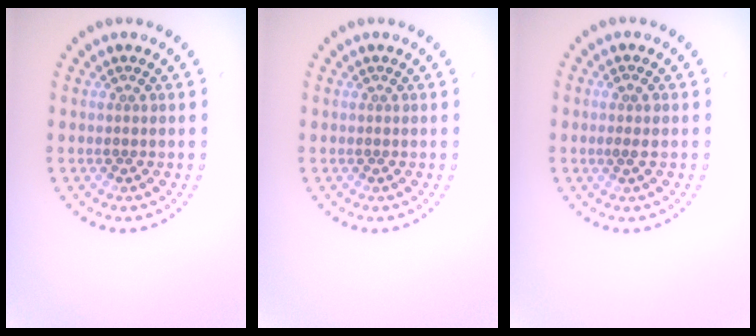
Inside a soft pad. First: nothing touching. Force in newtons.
{"total": 0.0}
{"total": 1.1, "press": 1.0, "slide": 0.4}